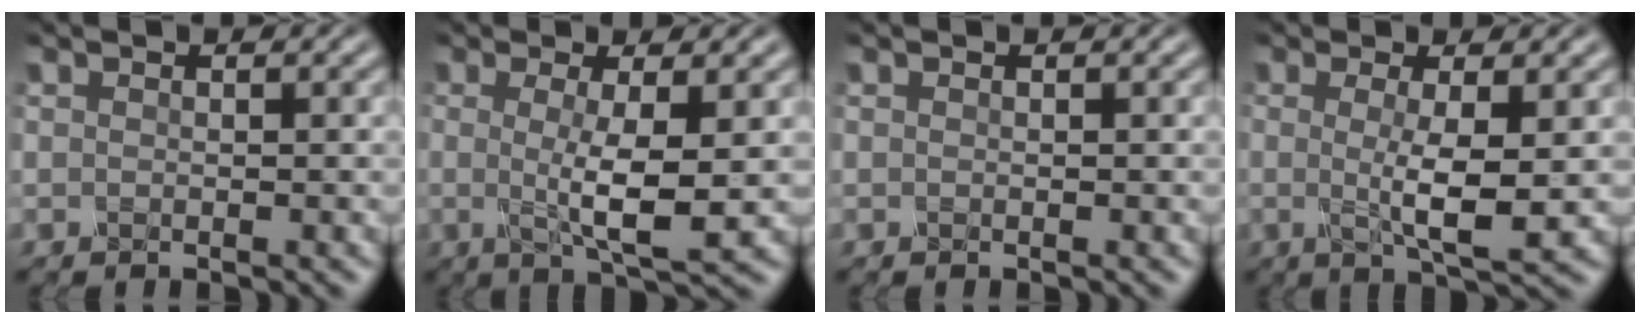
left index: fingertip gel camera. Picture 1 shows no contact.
{"total": 4.5, "force": [0.0, 0.8, 4.4], "torque": [-0.076, -0.013, 0.000]}
{"total": 0.0}
{"total": 4.1, "force": [-0.1, 0.7, 4.0], "torque": [-0.066, -0.012, 0.000]}